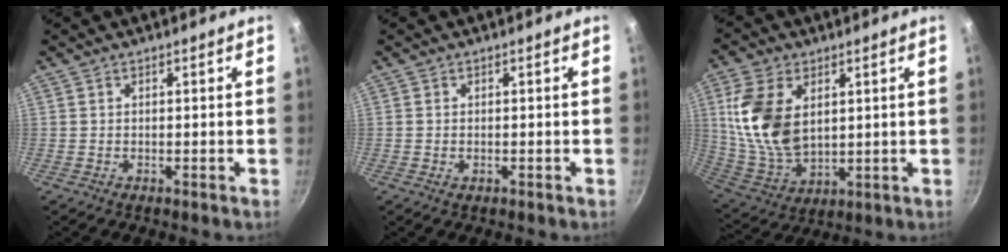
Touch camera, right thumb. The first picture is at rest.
{"total": 0.6, "force": [-0.2, 0.4, 0.4], "torque": [-0.007, 0.000, -0.003]}
{"total": 15.5, "force": [3.9, 9.7, 11.5], "torque": [-0.212, -0.023, 0.090]}